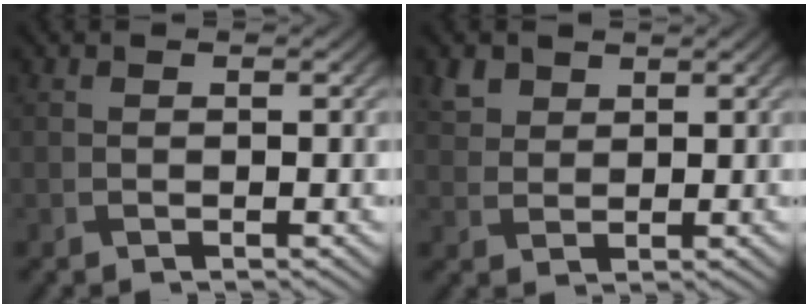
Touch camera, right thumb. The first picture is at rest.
{"total": 2.7, "force": [1.6, 1.8, 1.1], "torque": [-0.030, -0.001, 0.036]}